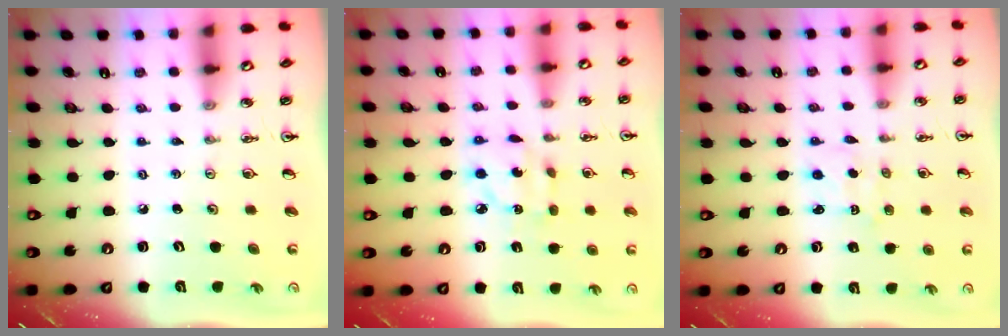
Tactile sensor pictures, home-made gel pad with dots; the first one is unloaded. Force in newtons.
{"total": 6.7, "press": 6.7, "slide": 0.3}
{"total": 1.8, "press": 1.7, "slide": 0.3}